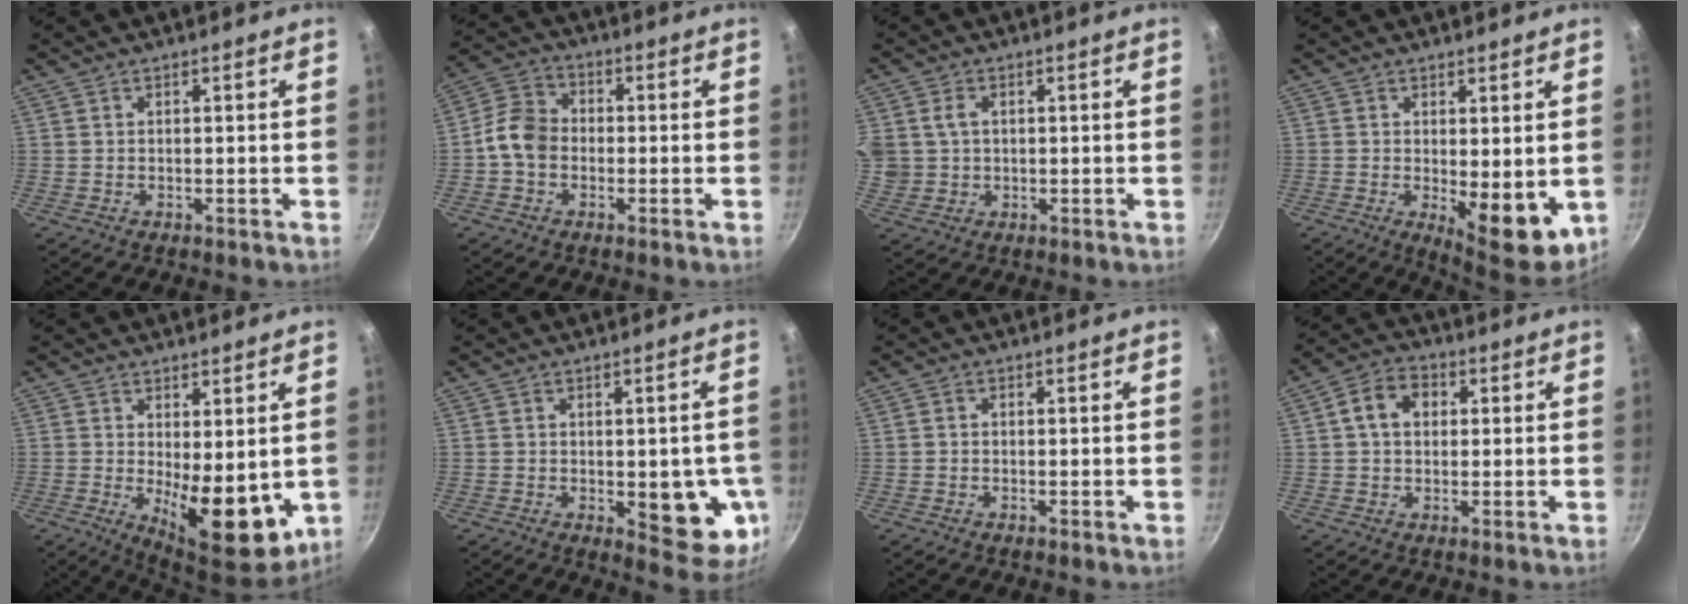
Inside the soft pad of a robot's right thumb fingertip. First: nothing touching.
{"total": 7.7, "force": [-1.4, 6.1, 4.5], "torque": [-0.062, 0.025, -0.045]}
{"total": 6.9, "force": [1.4, 5.7, 3.6], "torque": [-0.062, 0.002, 0.029]}
{"total": 9.9, "force": [-0.9, 4.0, 9.0], "torque": [-0.100, -0.012, 0.001]}
{"total": 12.4, "force": [-0.9, 5.3, 11.2], "torque": [-0.129, -0.018, 0.001]}
{"total": 11.3, "force": [-1.8, 5.0, 10.0], "torque": [-0.082, -0.016, -0.019]}
{"total": 0.7, "force": [-0.3, 0.6, 0.3], "torque": [-0.007, 0.004, -0.006]}
{"total": 7.5, "force": [1.4, 5.7, 4.7], "torque": [-0.061, 0.015, 0.011]}